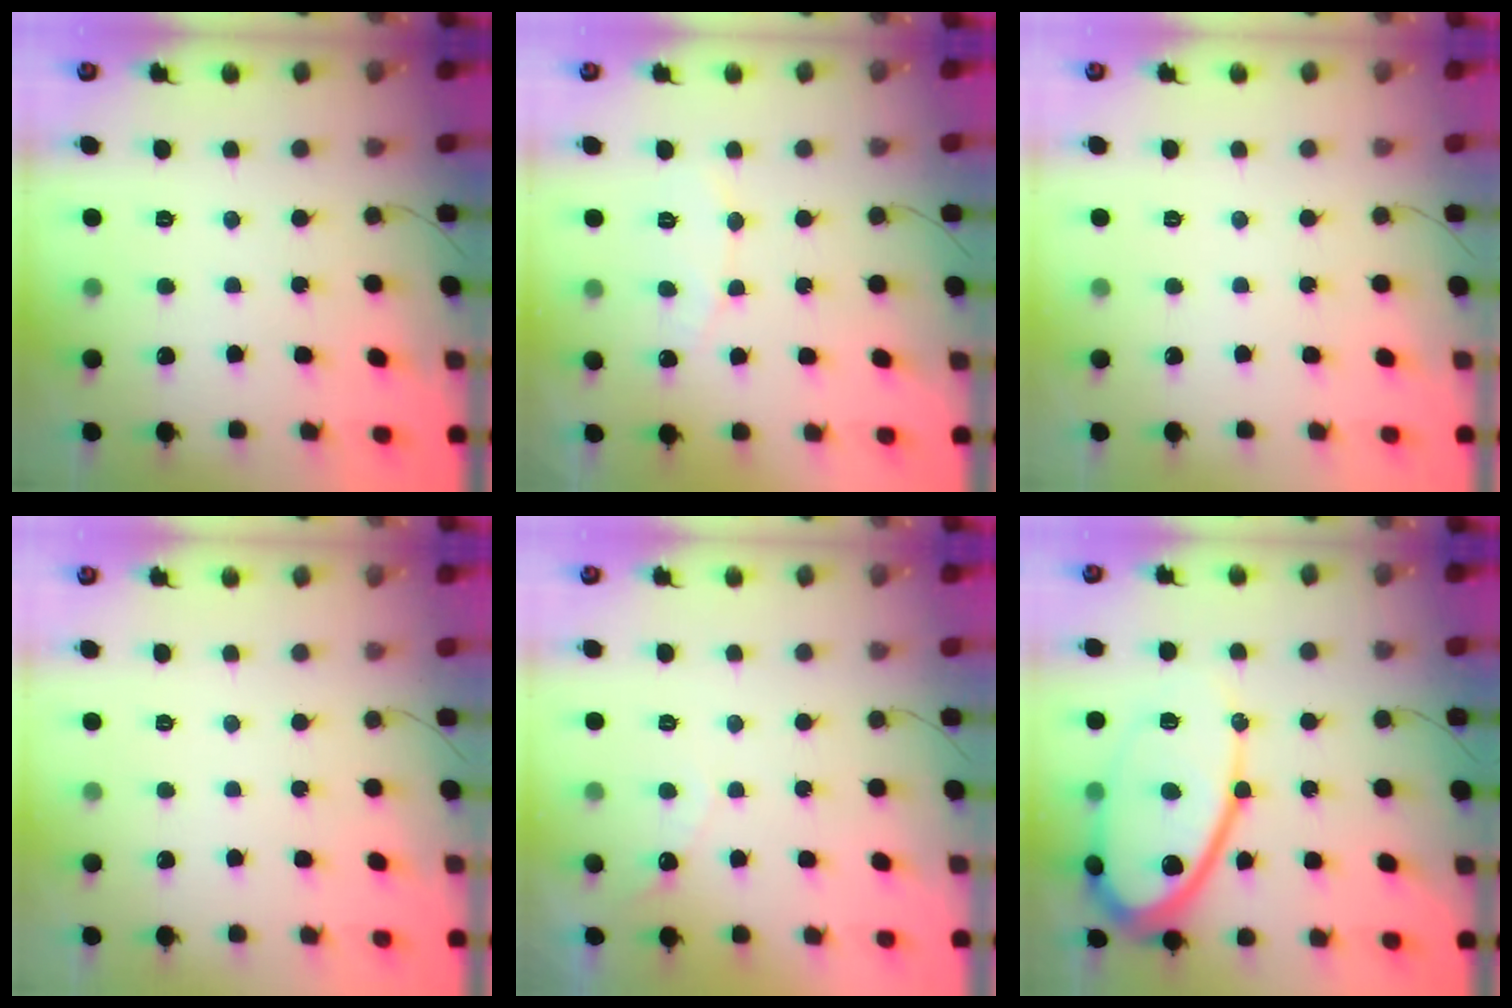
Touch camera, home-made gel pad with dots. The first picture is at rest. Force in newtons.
{"total": 5.7, "press": 5.7, "slide": 0.3}
{"total": 0.0}
{"total": 0.0}
{"total": 3.8, "press": 3.8, "slide": 0.3}
{"total": 18.4, "press": 18.4, "slide": 1.5}